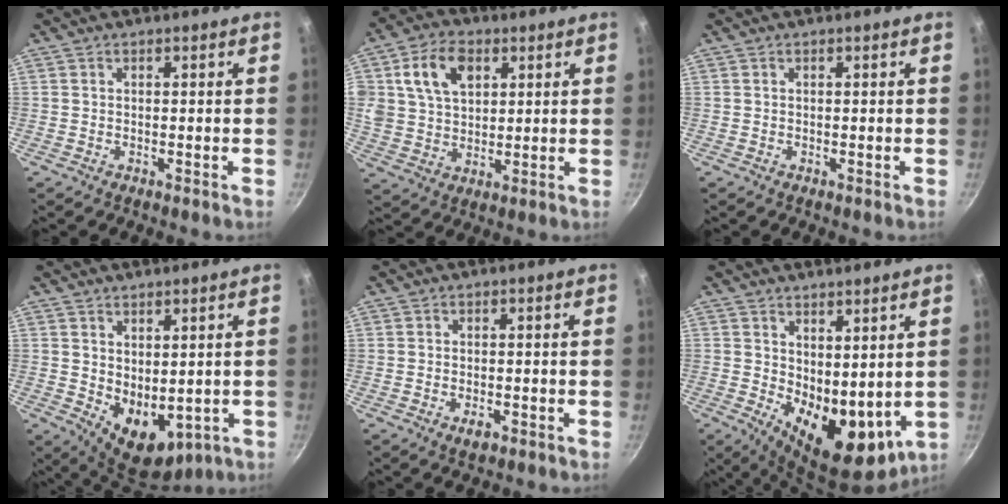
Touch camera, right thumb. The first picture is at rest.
{"total": 11.3, "force": [3.9, 7.9, 7.0], "torque": [-0.110, -0.002, 0.066]}
{"total": 0.0}
{"total": 9.1, "force": [0.6, 6.1, 6.8], "torque": [-0.073, -0.025, 0.035]}
{"total": 2.1, "force": [-0.9, 1.1, 1.5], "torque": [-0.023, 0.002, -0.014]}
{"total": 12.2, "force": [1.8, 6.8, 10.0], "torque": [-0.116, -0.042, 0.047]}